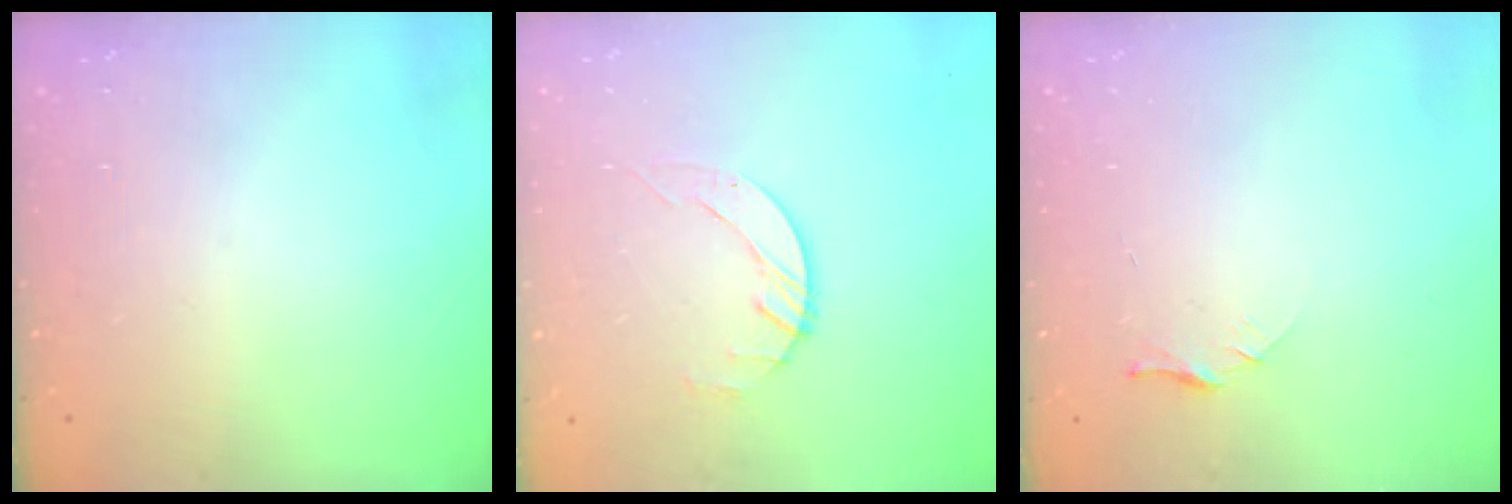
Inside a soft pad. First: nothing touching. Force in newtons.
{"total": 1.4, "press": 1.4, "slide": 0.2}
{"total": 4.5, "press": 4.4, "slide": 0.4}